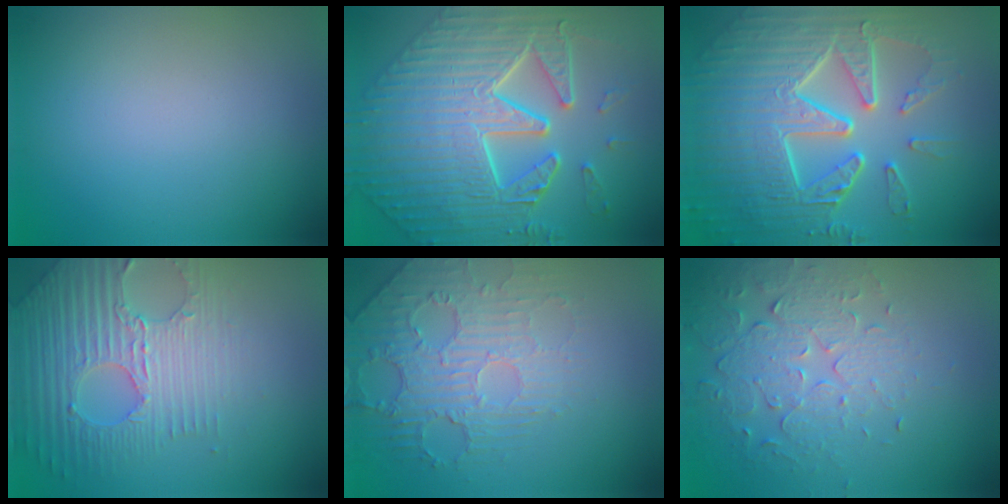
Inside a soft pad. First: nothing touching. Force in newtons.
{"total": 10.4, "press": 7.4, "slide": 7.3}
{"total": 9.8, "press": 6.6, "slide": 7.2}
{"total": 5.4, "press": 4.6, "slide": 2.9}
{"total": 2.9, "press": 2.4, "slide": 1.6}
{"total": 4.1, "press": 3.5, "slide": 2.2}